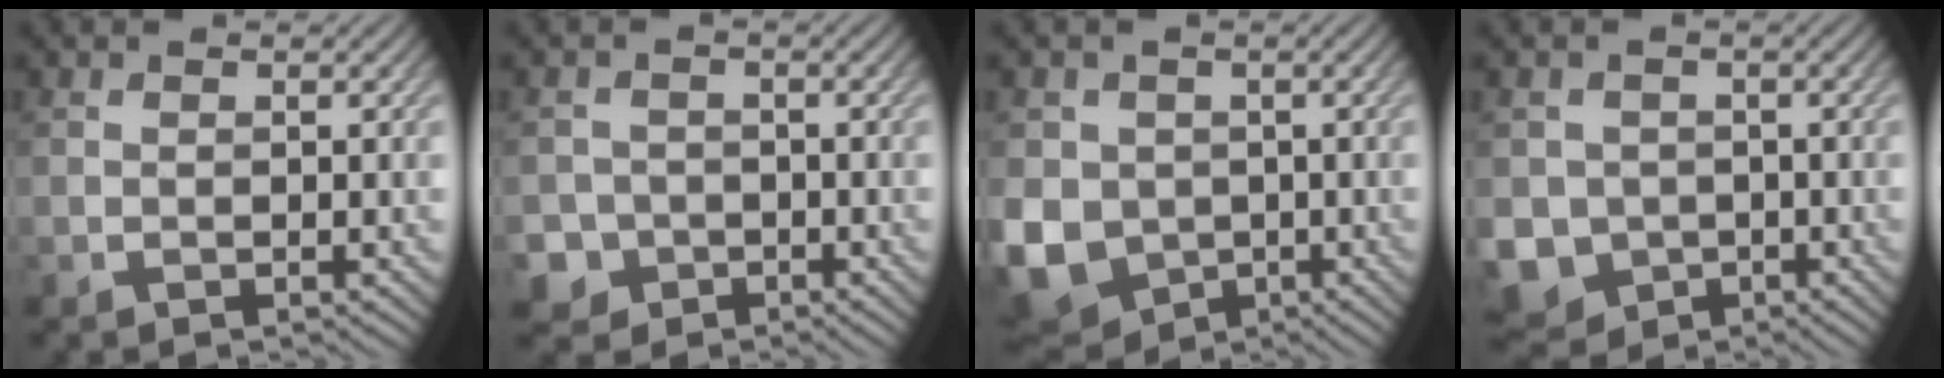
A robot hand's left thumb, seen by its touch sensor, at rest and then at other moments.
{"total": 3.6, "force": [-1.8, 3.1, 0.4], "torque": [-0.005, -0.001, -0.041]}
{"total": 10.0, "force": [-1.5, 8.6, 4.9], "torque": [-0.147, -0.039, -0.029]}
{"total": 6.6, "force": [-1.9, 5.9, 2.3], "torque": [-0.068, -0.026, -0.044]}